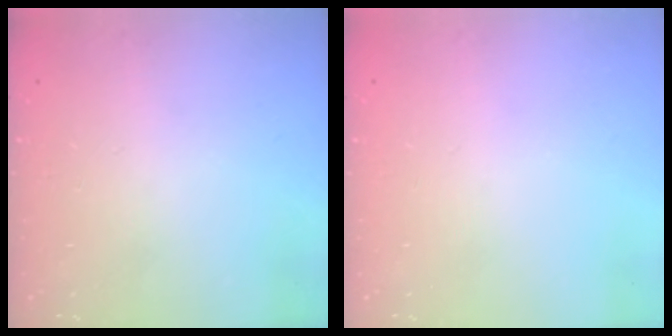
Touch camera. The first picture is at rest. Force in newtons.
{"total": 0.0}